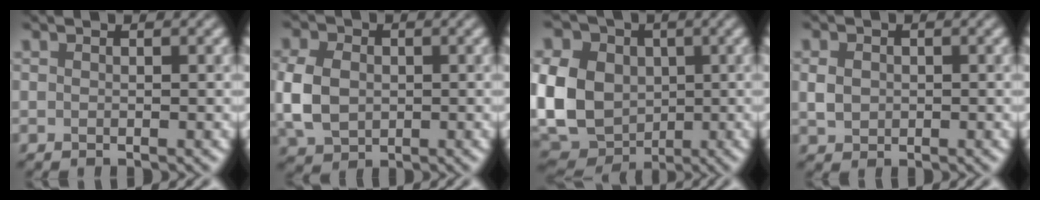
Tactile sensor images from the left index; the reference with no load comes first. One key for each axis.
{"total": 5.5, "fx": -0.1, "fy": 4.4, "fz": 3.4, "tx": -0.095, "ty": -0.001, "tz": -0.005}
{"total": 11.5, "fx": 0.7, "fy": 9.2, "fz": 6.8, "tx": -0.157, "ty": -0.002, "tz": 0.013}
{"total": 1.9, "fx": 0.2, "fy": 1.6, "fz": 0.9, "tx": -0.022, "ty": 0.000, "tz": 0.001}